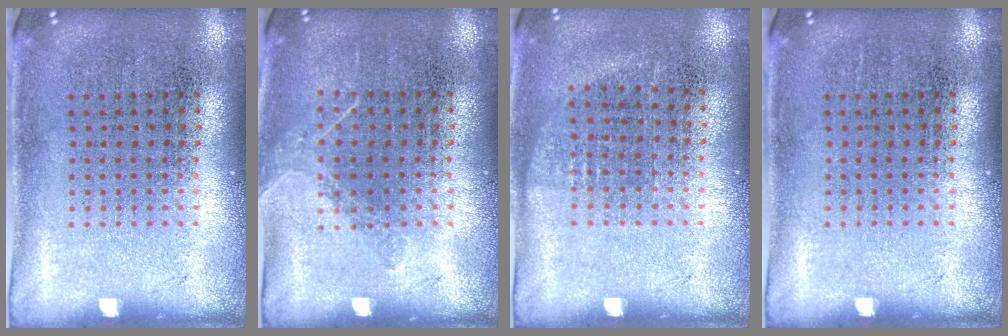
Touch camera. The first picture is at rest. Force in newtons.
{"total": 1.0, "press": 0.9, "slide": 0.5}
{"total": 0.7, "press": 0.6, "slide": 0.4}
{"total": 0.0}